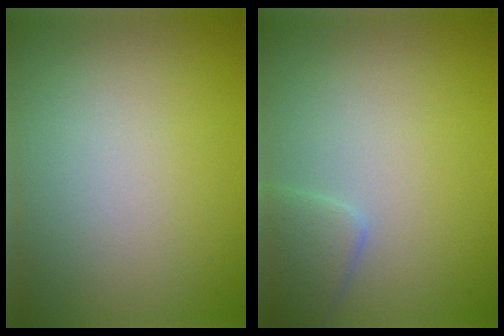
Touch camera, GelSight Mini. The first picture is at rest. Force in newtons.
{"total": 2.3, "press": 2.3, "slide": 0.2}